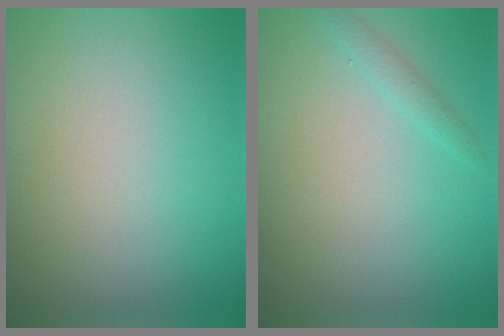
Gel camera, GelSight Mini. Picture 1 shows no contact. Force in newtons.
{"total": 1.1, "press": 1.1, "slide": 0.1}